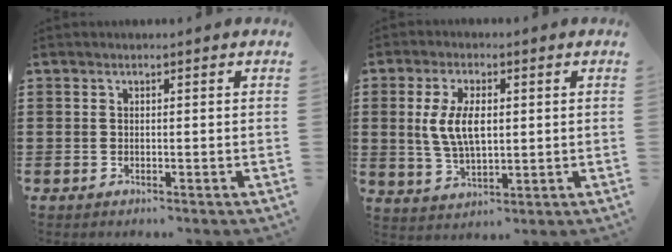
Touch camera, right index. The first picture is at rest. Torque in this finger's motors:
{"motor_torque": [1.22, 0.17, 0.39, 0.15]}